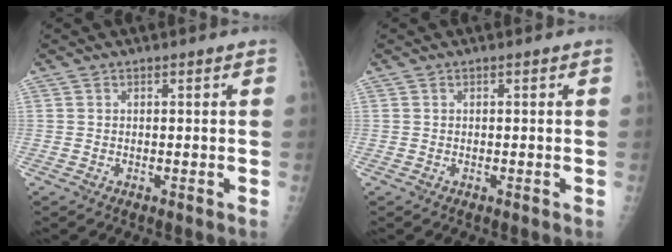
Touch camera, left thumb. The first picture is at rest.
{"total": 0.0}